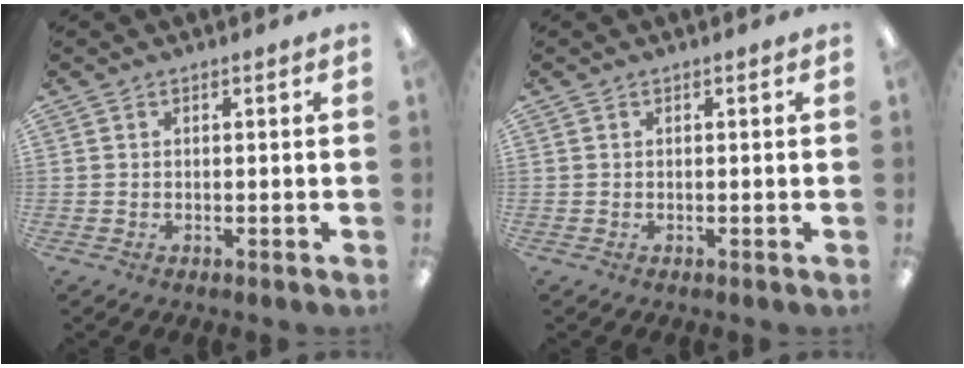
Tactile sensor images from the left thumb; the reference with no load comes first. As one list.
[{"total": 0.0}]